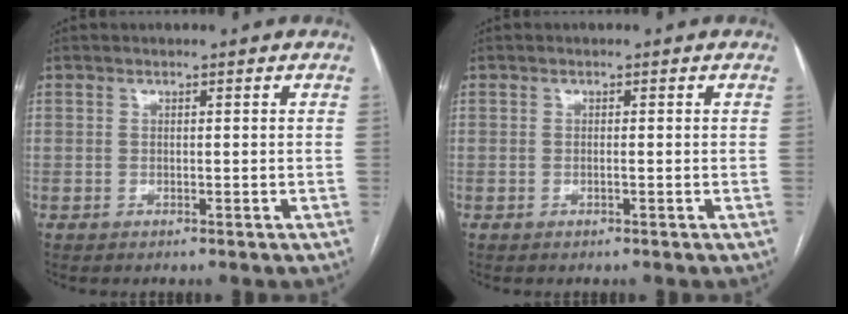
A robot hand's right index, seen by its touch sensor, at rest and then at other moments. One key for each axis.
{"total": 0.0}